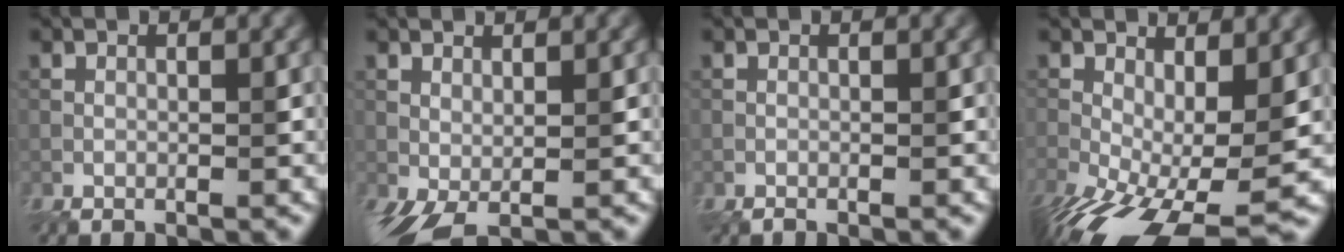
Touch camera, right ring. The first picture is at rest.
{"total": 3.3, "force": [0.0, 1.4, 3.0], "torque": [-0.065, -0.005, 0.002]}
{"total": 0.6, "force": [-0.5, 0.1, 0.3], "torque": [-0.010, -0.005, -0.012]}
{"total": 12.0, "force": [-3.3, 5.8, 10.0], "torque": [-0.191, -0.033, -0.040]}